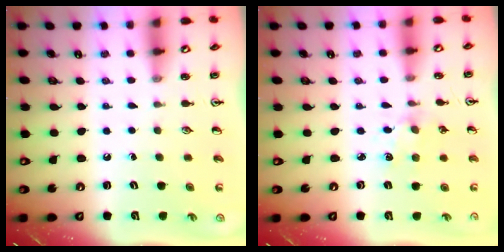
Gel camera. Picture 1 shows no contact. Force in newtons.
{"total": 2.8, "press": 2.7, "slide": 0.4}